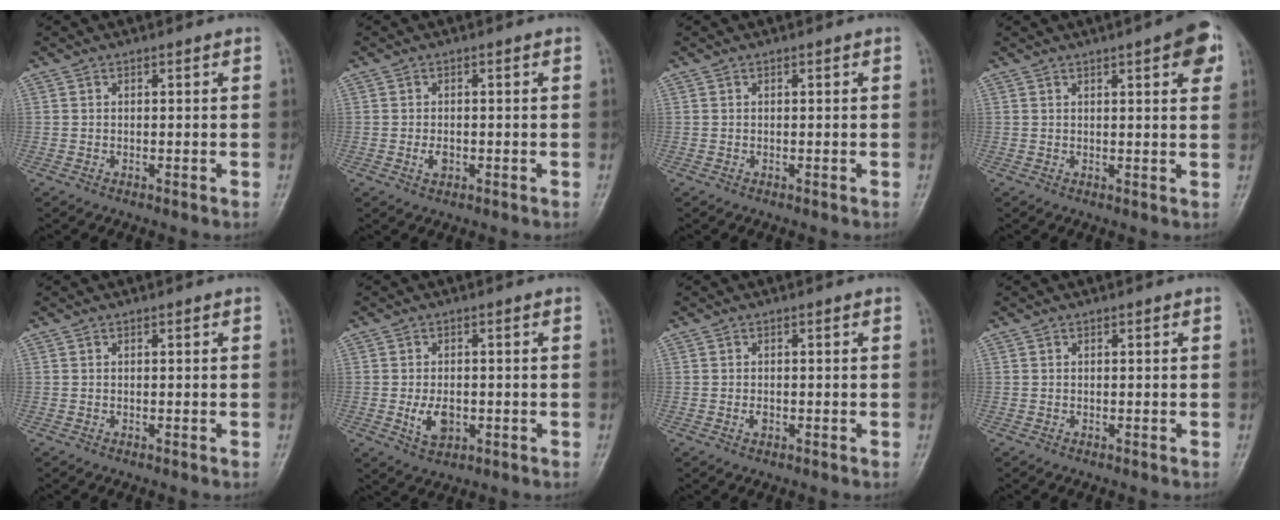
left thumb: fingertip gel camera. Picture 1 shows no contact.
{"total": 1.9, "force": [-0.5, 1.2, 1.4], "torque": [-0.022, 0.000, -0.008]}
{"total": 0.0}
{"total": 6.5, "force": [3.1, 1.5, 5.5], "torque": [-0.058, -0.006, 0.033]}
{"total": 0.0}
{"total": 4.7, "force": [-1.0, 3.0, 3.5], "torque": [-0.058, -0.004, -0.011]}
{"total": 1.1, "force": [-0.3, 0.7, 0.8], "torque": [-0.011, 0.001, -0.005]}
{"total": 0.0}